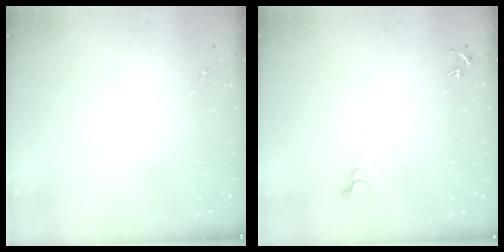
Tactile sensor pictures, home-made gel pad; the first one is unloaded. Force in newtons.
{"total": 4.4, "press": 4.3, "slide": 0.4}